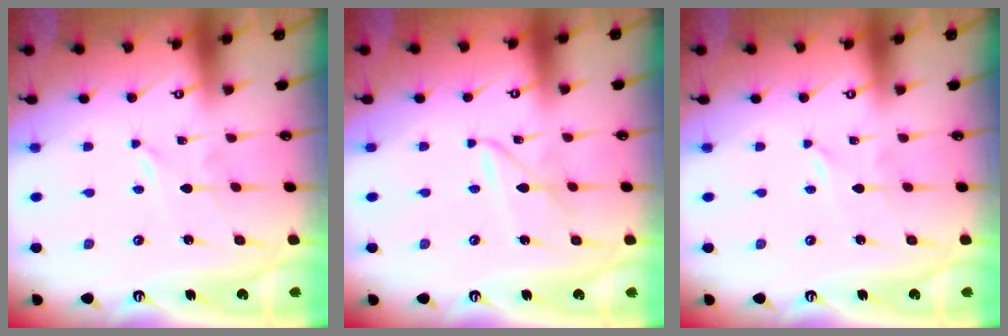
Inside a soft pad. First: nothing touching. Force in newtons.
{"total": 3.4, "press": 3.4, "slide": 0.4}
{"total": 0.0}